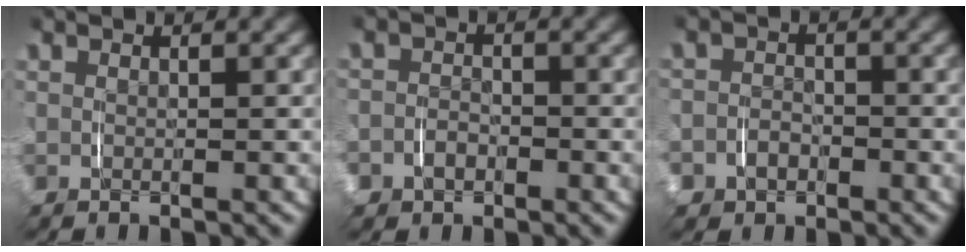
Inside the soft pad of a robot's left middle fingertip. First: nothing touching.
{"total": 3.4, "force": [-1.6, 2.9, 0.6], "torque": [-0.022, -0.007, -0.033]}
{"total": 4.1, "force": [-2.0, 3.6, 0.7], "torque": [-0.021, -0.011, -0.041]}